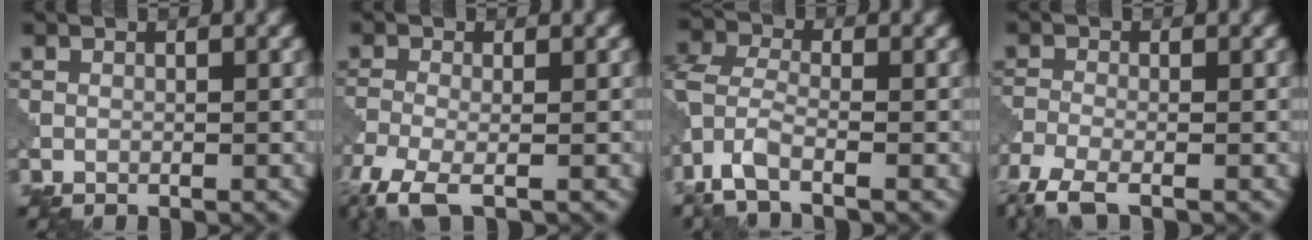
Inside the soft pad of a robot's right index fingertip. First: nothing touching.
{"total": 4.8, "force": [-3.1, 1.4, 3.4], "torque": [-0.074, -0.011, -0.071]}
{"total": 4.5, "force": [-2.5, 1.9, 3.3], "torque": [-0.078, -0.003, -0.065]}
{"total": 3.7, "force": [-2.8, 0.9, 2.3], "torque": [-0.055, -0.009, -0.070]}